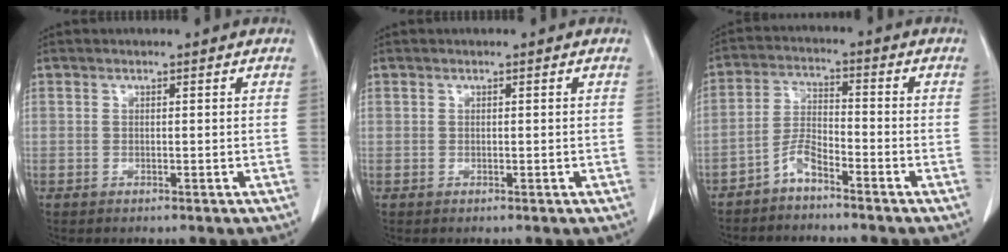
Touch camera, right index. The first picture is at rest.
{"total": 0.0}
{"total": 4.3, "force": [-3.5, 0.9, 2.3], "torque": [-0.052, 0.003, -0.070]}